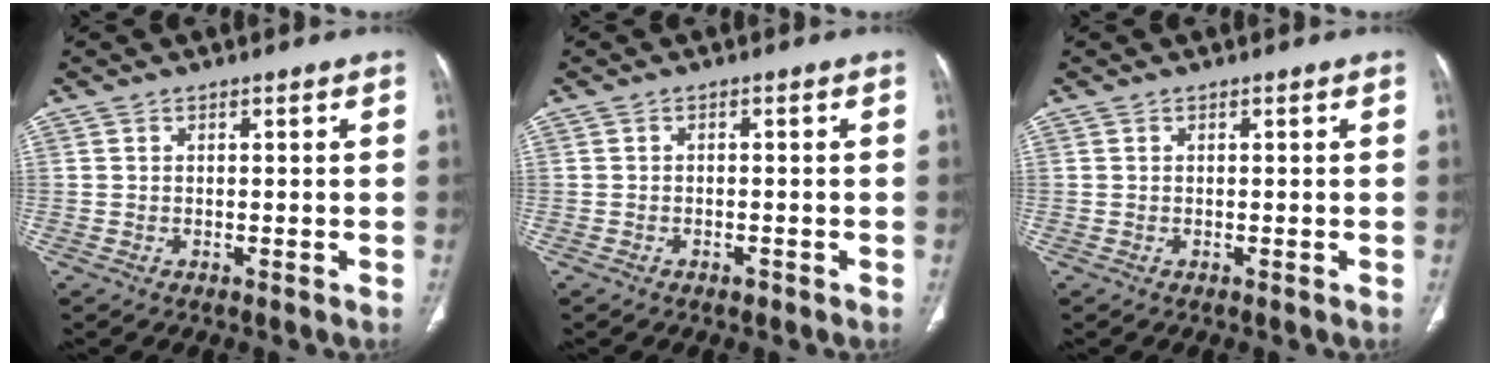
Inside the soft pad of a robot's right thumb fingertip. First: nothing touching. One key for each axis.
{"total": 1.1, "fx": -0.7, "fy": 0.7, "fz": 0.4, "tx": -0.006, "ty": 0.003, "tz": -0.012}
{"total": 0.0}